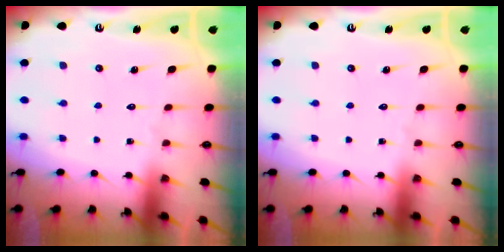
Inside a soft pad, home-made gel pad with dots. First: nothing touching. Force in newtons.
{"total": 0.0}